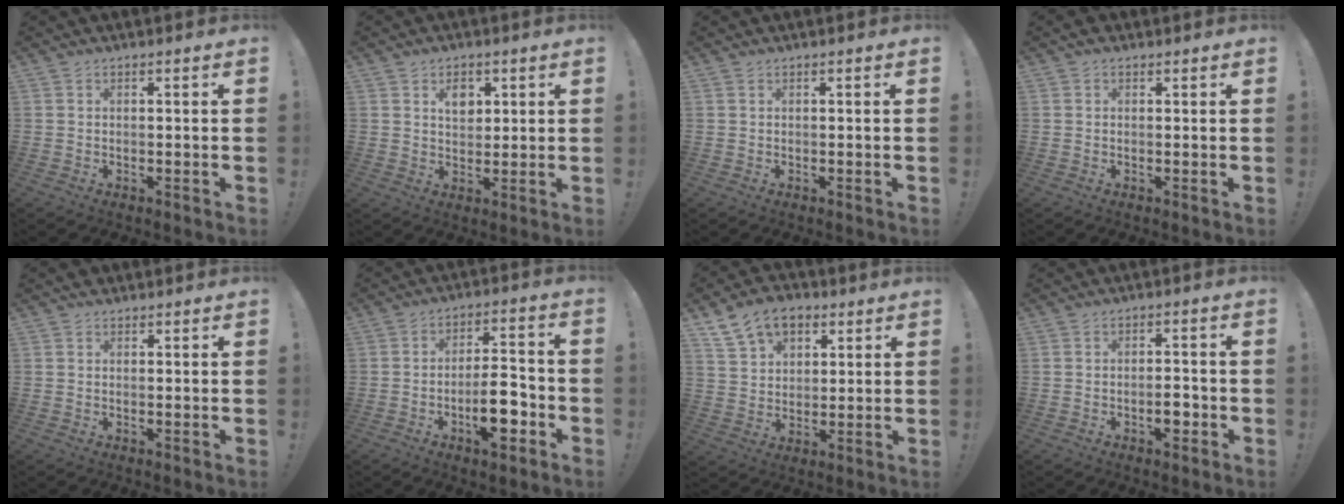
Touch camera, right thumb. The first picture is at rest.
{"total": 5.4, "force": [2.3, 4.0, 2.9], "torque": [-0.031, -0.007, 0.035]}
{"total": 0.0}
{"total": 1.2, "force": [0.9, 0.6, 0.5], "torque": [-0.003, -0.001, 0.015]}
{"total": 1.2, "force": [1.1, 0.4, 0.1], "torque": [0.012, -0.005, 0.017]}
{"total": 12.0, "force": [-4.7, 5.0, 9.8], "torque": [-0.150, 0.021, -0.082]}
{"total": 11.9, "force": [6.8, 8.1, 5.4], "torque": [-0.081, -0.030, 0.132]}
{"total": 4.0, "force": [-1.7, 2.2, 2.8], "torque": [-0.026, 0.007, -0.031]}